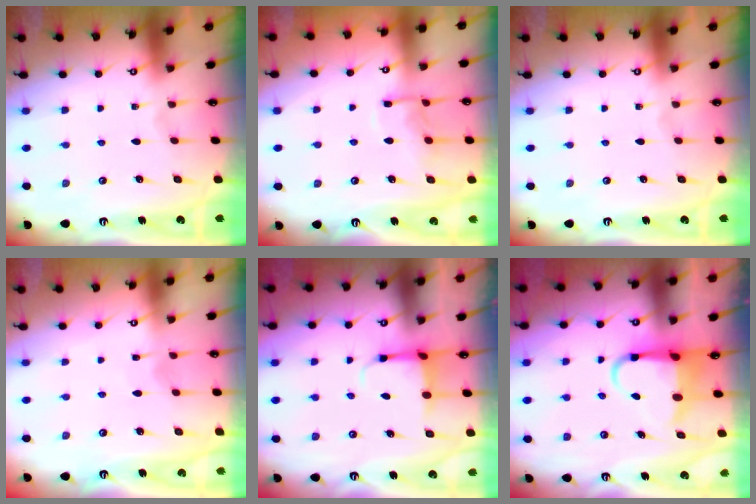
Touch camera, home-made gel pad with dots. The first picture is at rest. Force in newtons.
{"total": 8.9, "press": 8.9, "slide": 0.9}
{"total": 0.0}
{"total": 3.5, "press": 3.4, "slide": 0.4}
{"total": 3.8, "press": 3.6, "slide": 1.3}
{"total": 6.5, "press": 6.4, "slide": 1.1}